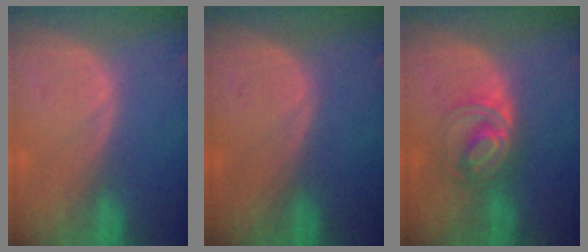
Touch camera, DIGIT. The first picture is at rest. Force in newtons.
{"total": 0.0}
{"total": 6.0, "press": 5.6, "slide": 2.2}